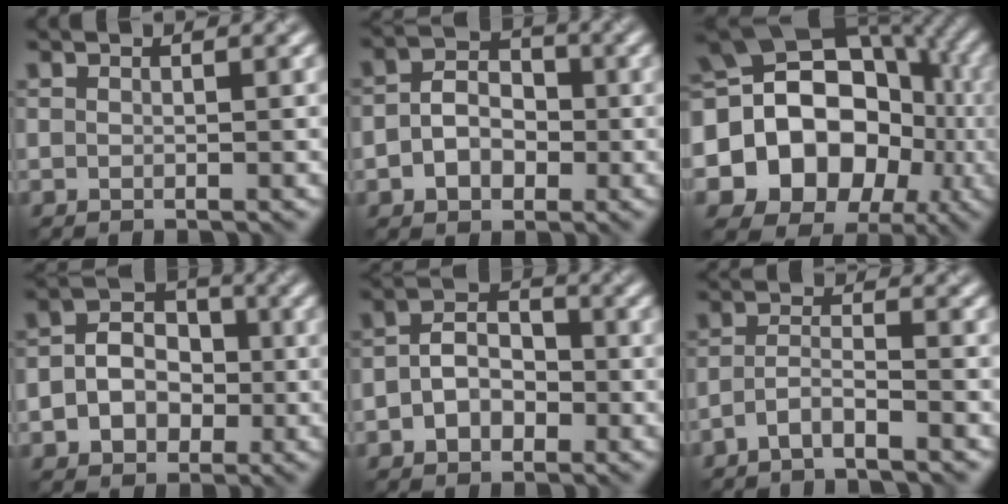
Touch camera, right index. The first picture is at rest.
{"total": 3.5, "force": [-0.5, 2.7, 2.2], "torque": [-0.038, 0.010, -0.017]}
{"total": 17.8, "force": [-0.6, 14.6, 10.2], "torque": [-0.165, 0.006, -0.018]}
{"total": 4.5, "force": [-0.5, 3.6, 2.5], "torque": [-0.038, 0.010, -0.016]}
{"total": 3.4, "force": [-0.6, 2.5, 2.3], "torque": [-0.043, 0.012, -0.019]}
{"total": 2.1, "force": [-1.7, 0.2, 1.2], "torque": [-0.030, 0.008, -0.045]}